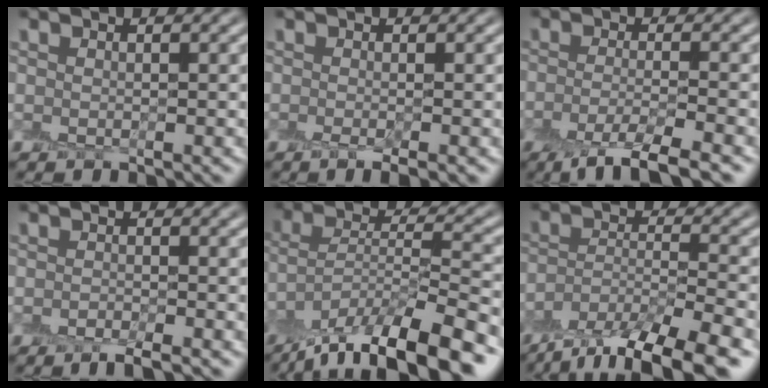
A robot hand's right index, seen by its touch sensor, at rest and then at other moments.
{"total": 1.9, "force": [-0.7, 0.4, 1.7], "torque": [-0.021, -0.007, -0.013]}
{"total": 4.9, "force": [-3.0, 1.1, 3.7], "torque": [-0.061, -0.009, -0.060]}
{"total": 2.2, "force": [-1.7, 0.4, 1.3], "torque": [-0.020, -0.004, -0.035]}
{"total": 12.8, "force": [-9.5, 3.7, 7.8], "torque": [-0.145, 0.000, -0.161]}
{"total": 10.5, "force": [-8.3, 3.1, 5.7], "torque": [-0.101, -0.011, -0.140]}